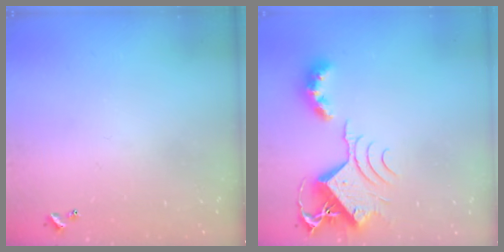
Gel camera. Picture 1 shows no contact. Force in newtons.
{"total": 10.3, "press": 10.2, "slide": 1.4}